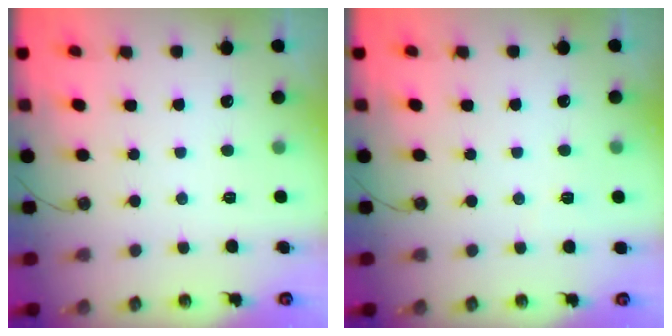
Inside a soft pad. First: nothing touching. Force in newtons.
{"total": 2.3, "press": 1.3, "slide": 1.9}